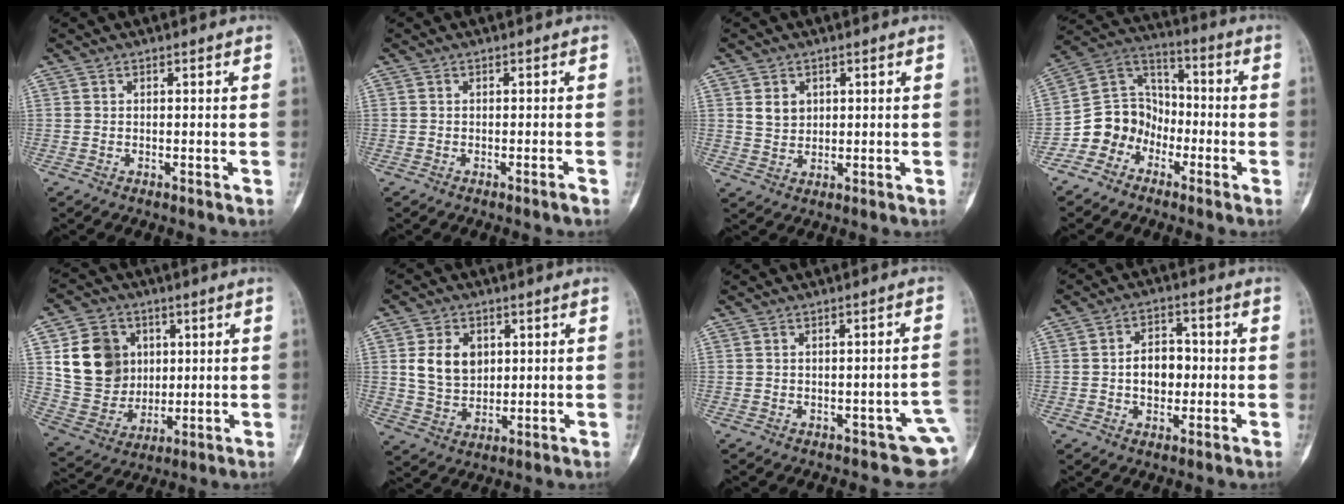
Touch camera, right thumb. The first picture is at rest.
{"total": 1.3, "force": [-1.0, -0.2, 0.8], "torque": [-0.018, 0.008, -0.014]}
{"total": 3.8, "force": [1.3, 3.1, 1.8], "torque": [-0.014, -0.010, 0.029]}
{"total": 10.8, "force": [-5.3, 9.1, 2.5], "torque": [-0.008, 0.079, -0.109]}
{"total": 15.2, "force": [3.8, 12.9, 7.1], "torque": [-0.095, -0.008, 0.083]}
{"total": 8.8, "force": [2.2, 6.6, 5.4], "torque": [-0.071, -0.013, 0.047]}
{"total": 5.6, "force": [-2.0, 2.7, 4.5], "torque": [-0.028, 0.014, -0.022]}
{"total": 7.5, "force": [-0.4, 5.4, 5.2], "torque": [-0.056, 0.016, -0.009]}